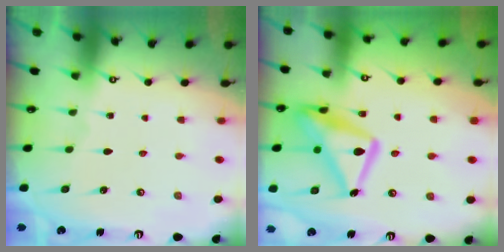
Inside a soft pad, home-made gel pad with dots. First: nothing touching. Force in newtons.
{"total": 18.4, "press": 18.3, "slide": 1.6}